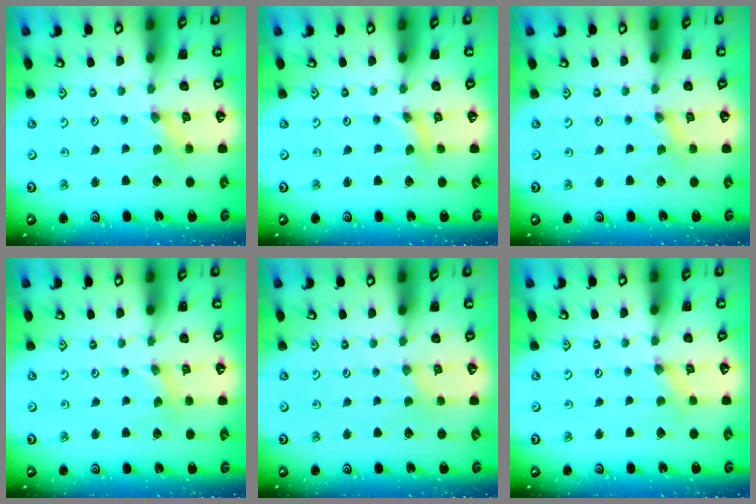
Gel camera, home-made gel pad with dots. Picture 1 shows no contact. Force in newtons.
{"total": 0.6, "press": 0.5, "slide": 0.1}
{"total": 0.0}
{"total": 0.0}
{"total": 0.0}
{"total": 0.0}